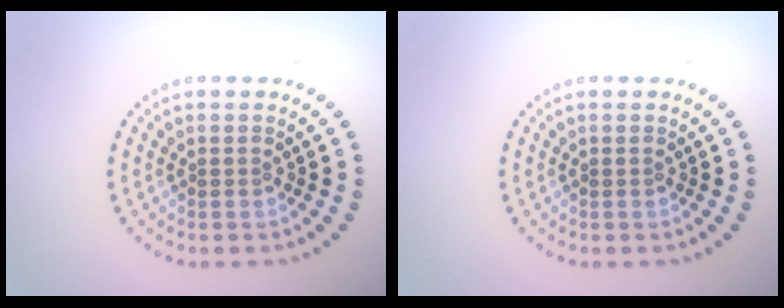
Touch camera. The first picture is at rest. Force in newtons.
{"total": 0.0}